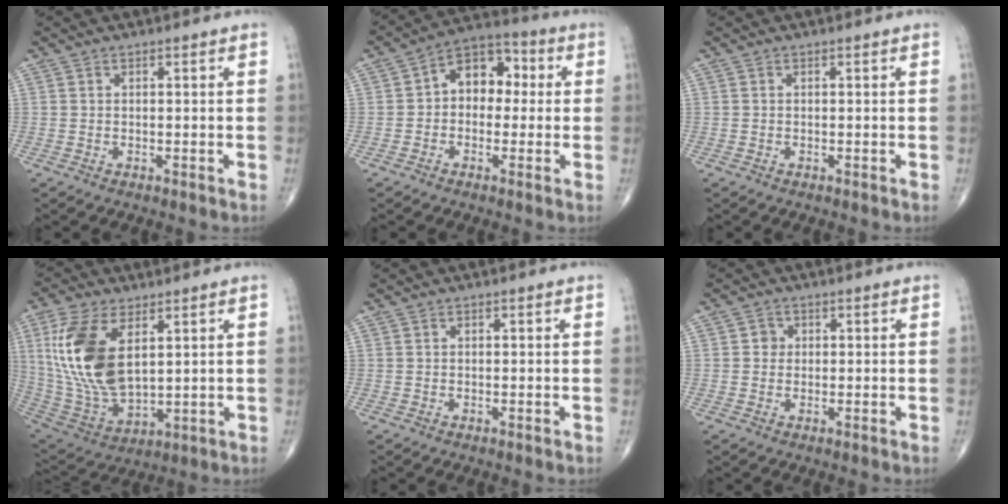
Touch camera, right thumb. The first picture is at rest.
{"total": 9.8, "force": [0.7, 7.1, 6.8], "torque": [-0.065, 0.034, -0.005]}
{"total": 0.0}
{"total": 18.2, "force": [4.9, 9.5, 14.7], "torque": [-0.301, -0.025, 0.105]}
{"total": 0.0}
{"total": 1.9, "force": [0.2, 1.8, 0.6], "torque": [0.003, 0.004, 0.000]}